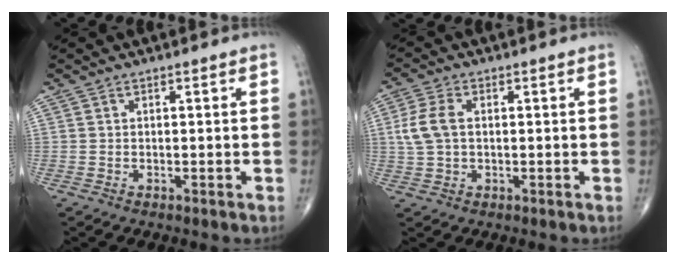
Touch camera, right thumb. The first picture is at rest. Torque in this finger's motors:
{"motor_torque": [-0.28, 0.49, 0.68, 0.18, 0.08]}